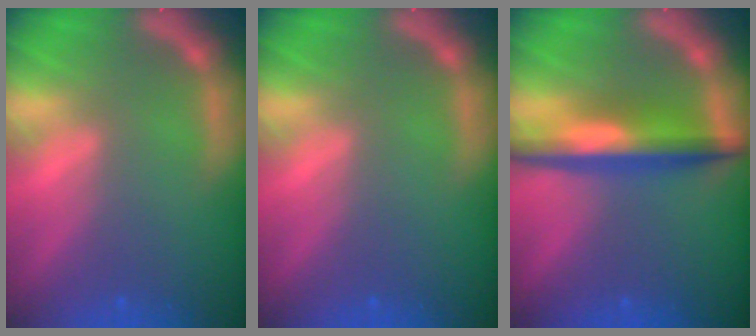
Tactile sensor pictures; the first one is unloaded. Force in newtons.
{"total": 0.0}
{"total": 6.0}